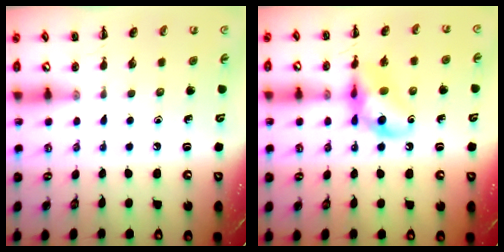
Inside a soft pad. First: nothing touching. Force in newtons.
{"total": 12.3, "press": 12.1, "slide": 2.1}